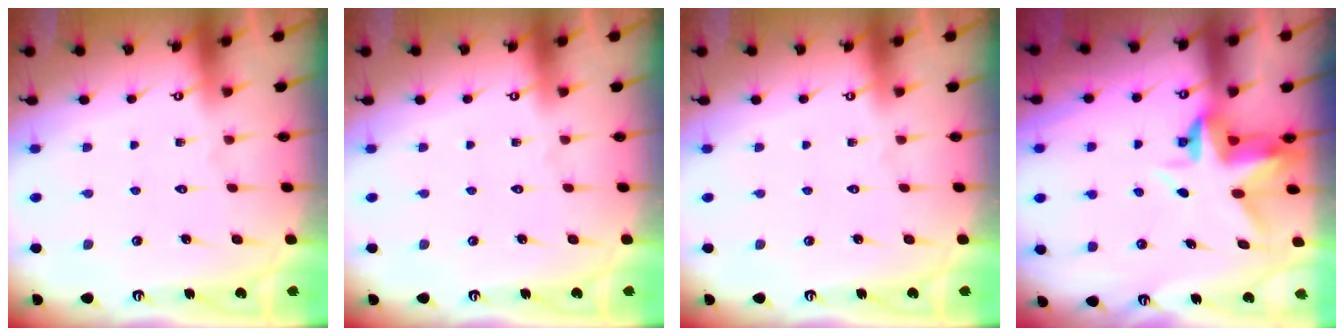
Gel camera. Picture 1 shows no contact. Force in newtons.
{"total": 0.0}
{"total": 0.0}
{"total": 3.8, "press": 3.8, "slide": 0.5}